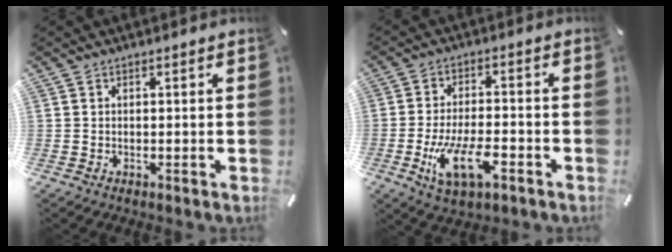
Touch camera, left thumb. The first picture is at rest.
{"total": 11.9, "force": [-4.7, 5.3, 9.5], "torque": [-0.197, 0.008, -0.083]}